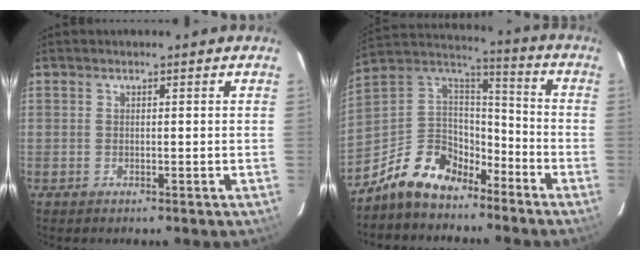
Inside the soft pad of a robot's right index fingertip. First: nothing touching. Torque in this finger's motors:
{"motor_torque": [1.04, -0.93, 0.11, 0.00]}